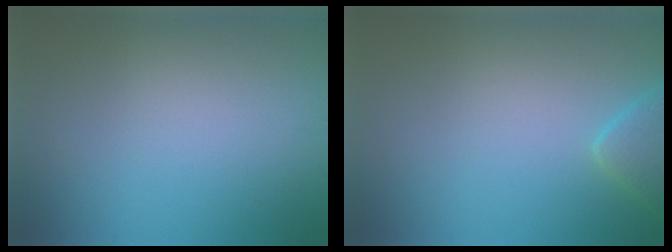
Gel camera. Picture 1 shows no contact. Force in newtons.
{"total": 2.5, "press": 2.5, "slide": 0.2}